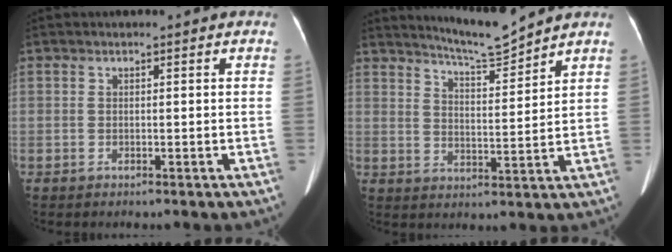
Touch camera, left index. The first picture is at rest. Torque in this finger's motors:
{"motor_torque": [-0.48, -0.50, 0.02, 0.00]}